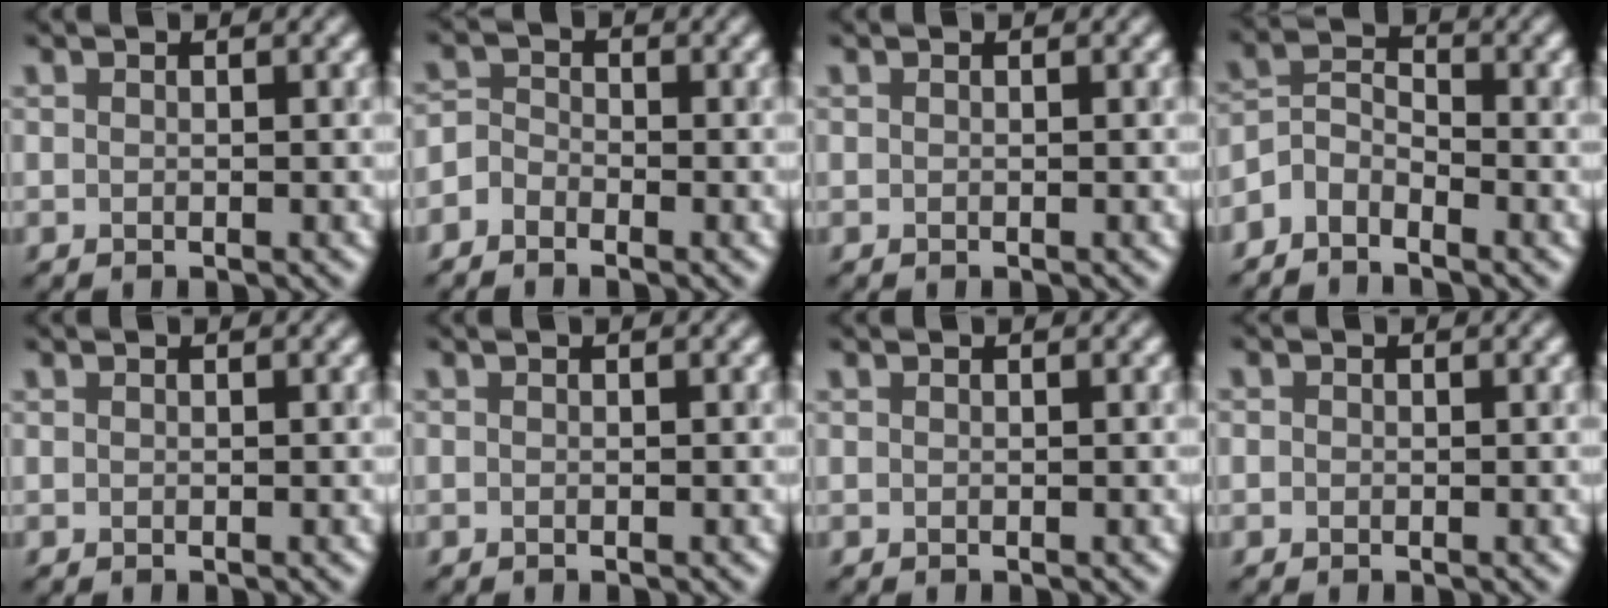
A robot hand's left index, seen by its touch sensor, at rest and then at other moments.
{"total": 1.8, "force": [-1.4, 1.1, 0.3], "torque": [0.007, 0.006, -0.034]}
{"total": 0.0}
{"total": 3.0, "force": [-2.6, 1.2, 0.9], "torque": [-0.020, 0.008, -0.063]}
{"total": 0.0}
{"total": 0.0}
{"total": 0.0}
{"total": 0.6, "force": [-0.2, 0.5, 0.0], "torque": [0.005, -0.005, -0.008]}